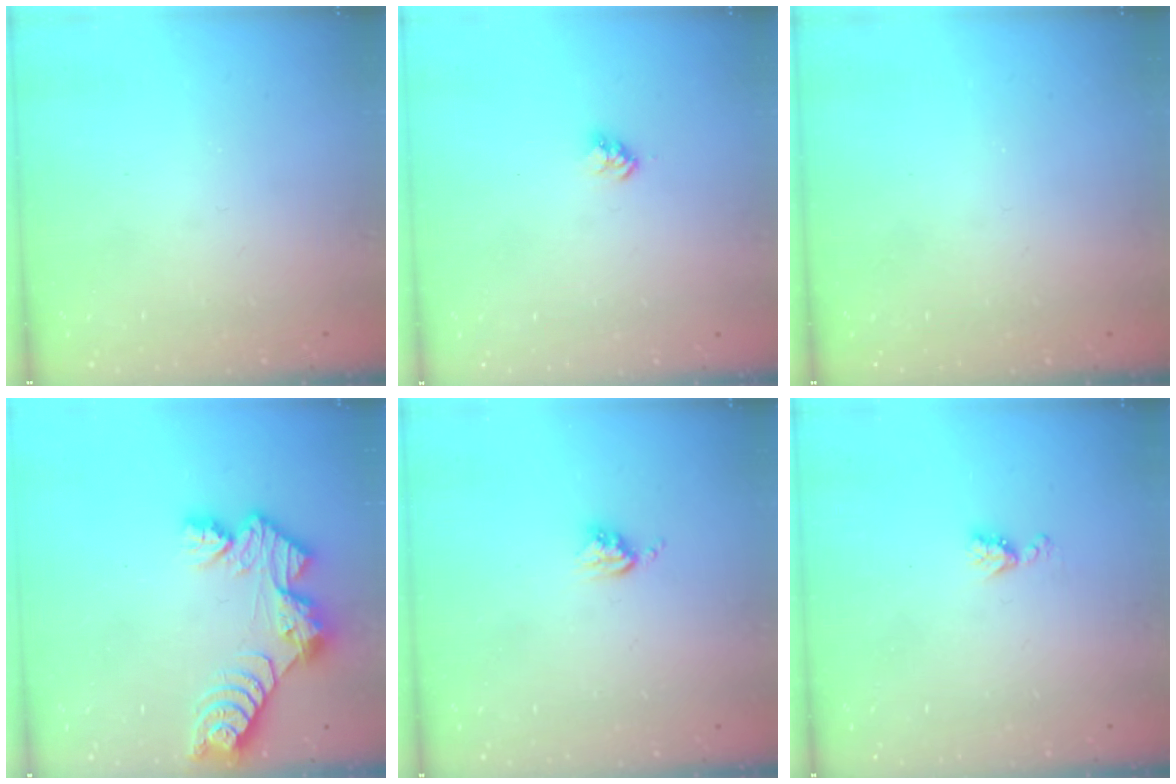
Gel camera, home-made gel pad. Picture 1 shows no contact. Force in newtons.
{"total": 2.8, "press": 2.8, "slide": 0.4}
{"total": 0.0}
{"total": 10.3, "press": 10.3, "slide": 1.0}
{"total": 3.9, "press": 3.9, "slide": 0.5}
{"total": 4.5, "press": 4.5, "slide": 0.5}